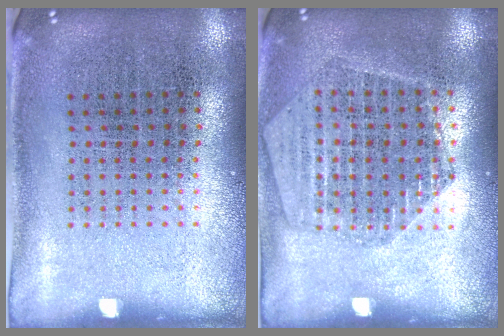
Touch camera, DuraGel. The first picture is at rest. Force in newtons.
{"total": 1.7, "press": 1.6, "slide": 0.3}